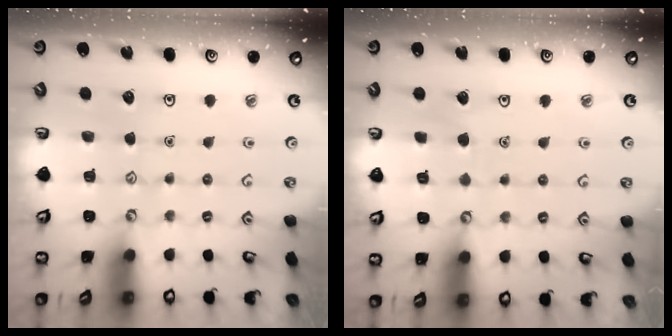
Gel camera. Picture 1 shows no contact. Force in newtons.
{"total": 2.7, "press": 2.7, "slide": 0.1}